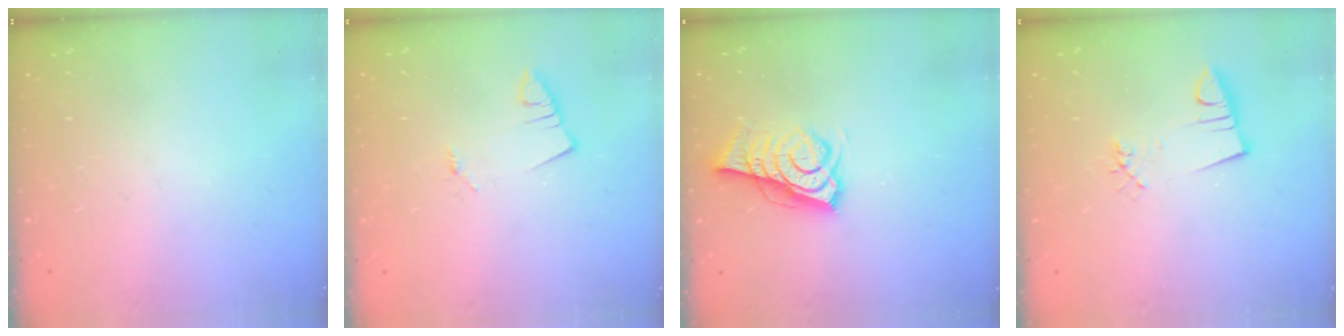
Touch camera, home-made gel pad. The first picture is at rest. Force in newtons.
{"total": 1.3, "press": 1.3, "slide": 0.1}
{"total": 9.1, "press": 8.6, "slide": 2.9}
{"total": 3.4, "press": 2.1, "slide": 2.7}